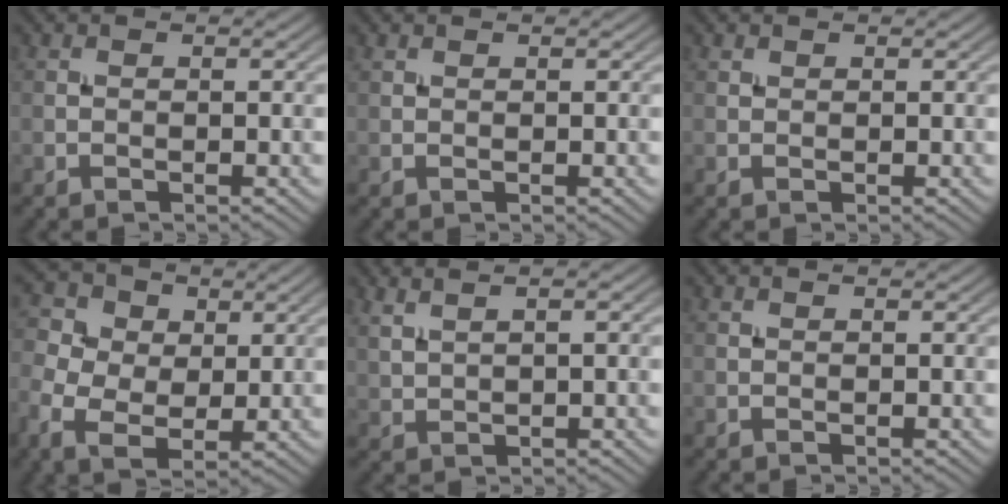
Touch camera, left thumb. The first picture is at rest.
{"total": 0.6, "force": [0.5, 0.2, 0.1], "torque": [-0.005, 0.001, 0.013]}
{"total": 0.6, "force": [0.5, 0.3, 0.1], "torque": [-0.003, 0.000, 0.012]}
{"total": 8.2, "force": [0.5, 6.3, 5.2], "torque": [-0.143, 0.004, 0.002]}
{"total": 3.8, "force": [2.3, 1.0, 2.9], "torque": [-0.053, 0.009, 0.039]}
{"total": 0.0}